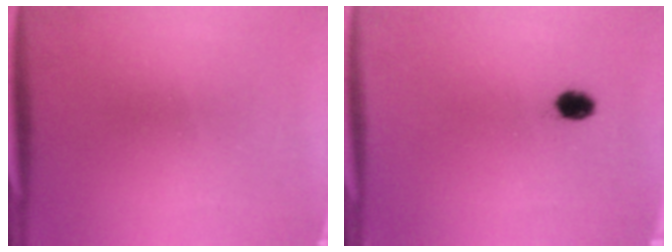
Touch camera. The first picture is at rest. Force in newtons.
{"total": 2.9}